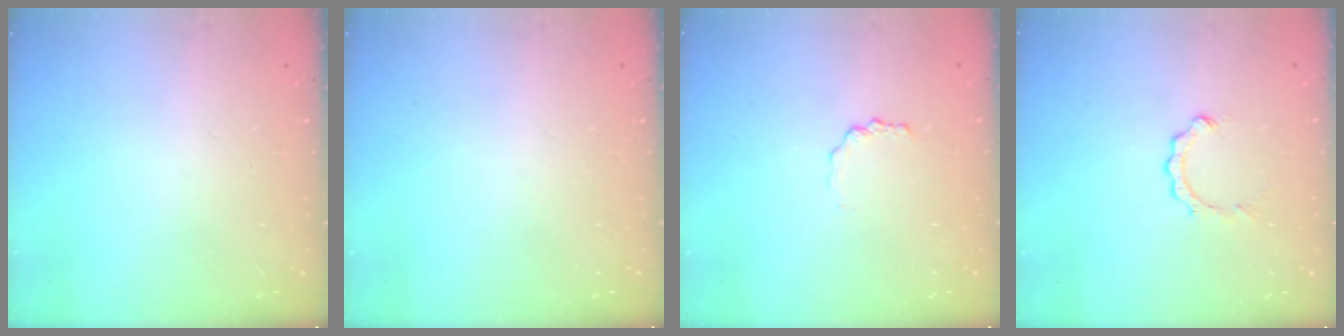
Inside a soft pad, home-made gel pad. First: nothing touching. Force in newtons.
{"total": 0.0}
{"total": 1.7, "press": 1.6, "slide": 0.2}
{"total": 2.9, "press": 2.9, "slide": 0.4}